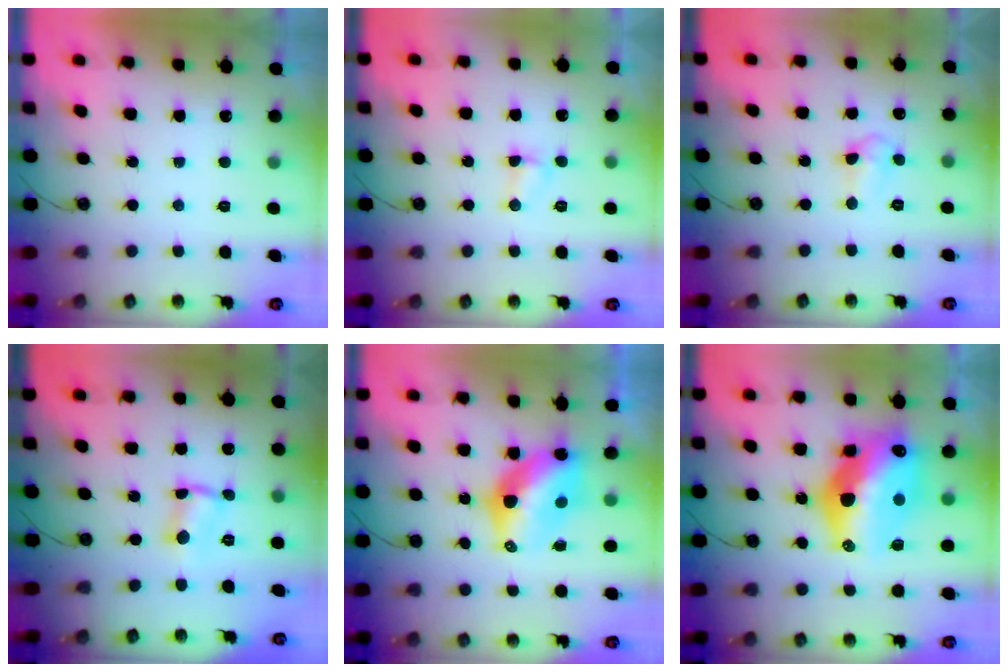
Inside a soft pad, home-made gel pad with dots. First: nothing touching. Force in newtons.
{"total": 3.7, "press": 3.7, "slide": 0.6}
{"total": 4.6, "press": 3.6, "slide": 2.9}
{"total": 2.9, "press": 1.4, "slide": 2.5}
{"total": 11.5, "press": 11.5, "slide": 1.1}
{"total": 20.1, "press": 20.0, "slide": 1.9}